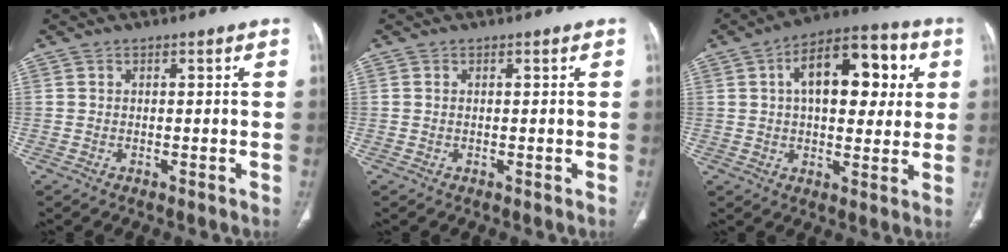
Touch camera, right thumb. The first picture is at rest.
{"total": 0.0}
{"total": 17.1, "force": [4.4, 8.9, 13.9], "torque": [-0.166, 0.015, 0.060]}